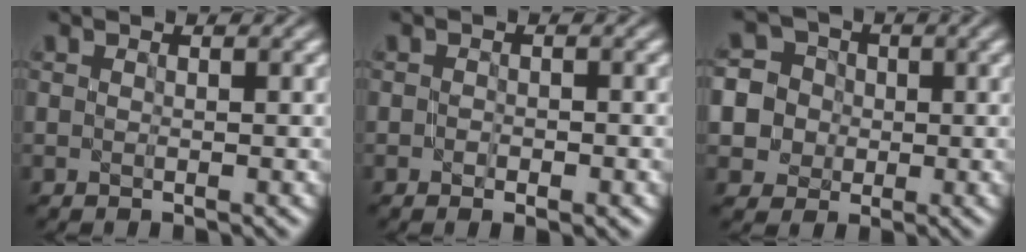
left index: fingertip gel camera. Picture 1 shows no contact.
{"total": 1.5, "force": [-0.6, 0.8, 1.1], "torque": [-0.015, -0.003, -0.008]}
{"total": 7.8, "force": [-0.4, 7.4, 2.4], "torque": [-0.052, 0.022, -0.023]}